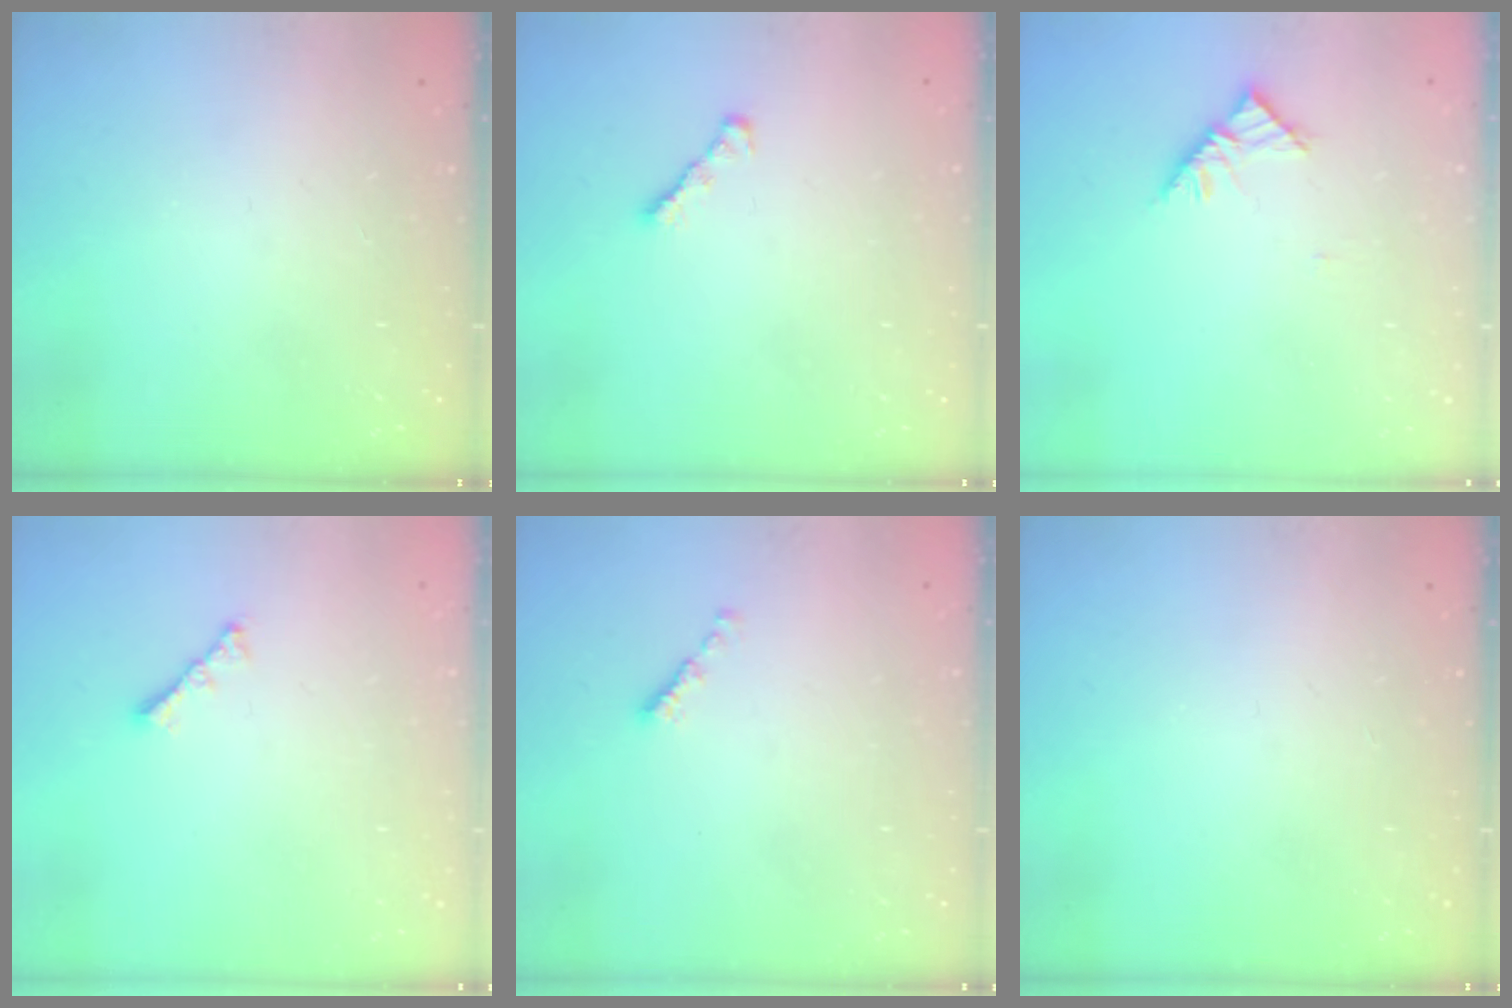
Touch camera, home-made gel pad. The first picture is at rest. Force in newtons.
{"total": 2.5, "press": 2.4, "slide": 0.6}
{"total": 4.5, "press": 4.3, "slide": 1.0}
{"total": 2.4, "press": 2.3, "slide": 0.6}
{"total": 0.7, "press": 0.5, "slide": 0.4}
{"total": 0.0}